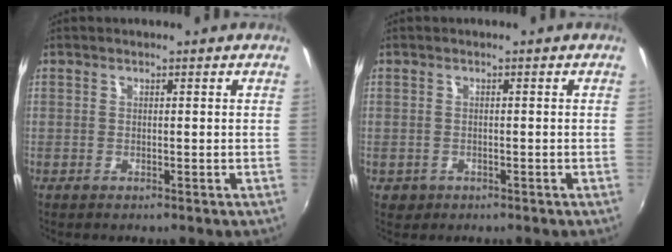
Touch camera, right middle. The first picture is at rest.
{"total": 2.1, "force": [-0.8, 1.8, 0.8], "torque": [-0.019, -0.003, -0.007]}